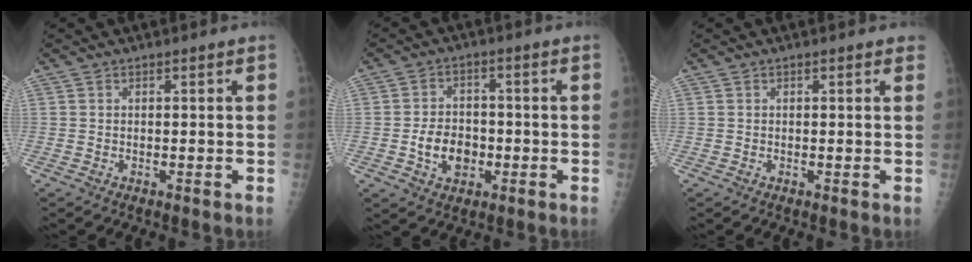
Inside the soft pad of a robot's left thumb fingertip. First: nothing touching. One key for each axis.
{"total": 7.1, "fx": -1.9, "fy": 5.4, "fz": 4.2, "tx": -0.046, "ty": 0.012, "tz": -0.030}
{"total": 0.7, "fx": 0.6, "fy": 0.2, "fz": 0.3, "tx": 0.000, "ty": 0.000, "tz": 0.003}